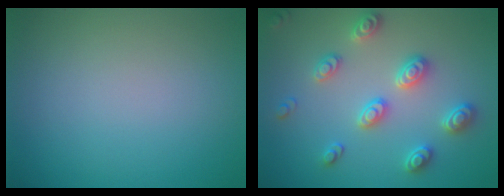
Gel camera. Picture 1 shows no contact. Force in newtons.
{"total": 3.5, "press": 3.5, "slide": 0.5}